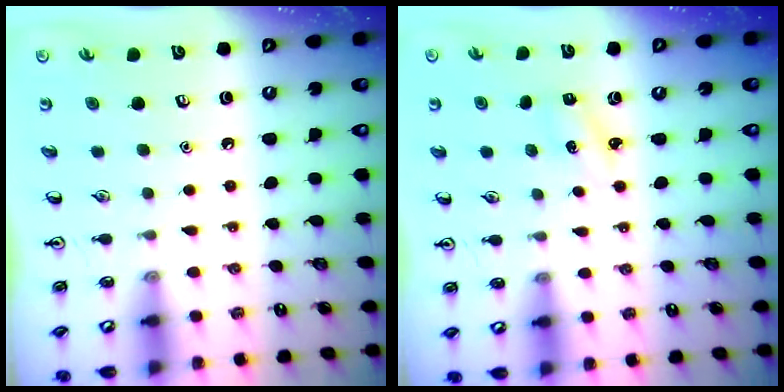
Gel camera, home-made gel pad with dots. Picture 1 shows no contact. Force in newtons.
{"total": 1.8, "press": 1.7, "slide": 0.7}